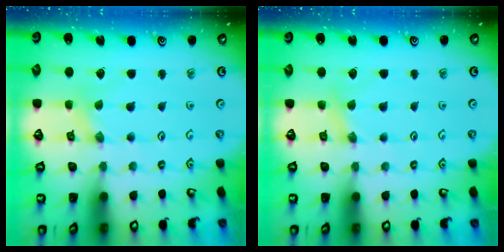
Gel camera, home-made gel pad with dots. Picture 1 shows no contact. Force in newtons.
{"total": 2.5, "press": 2.4, "slide": 0.5}